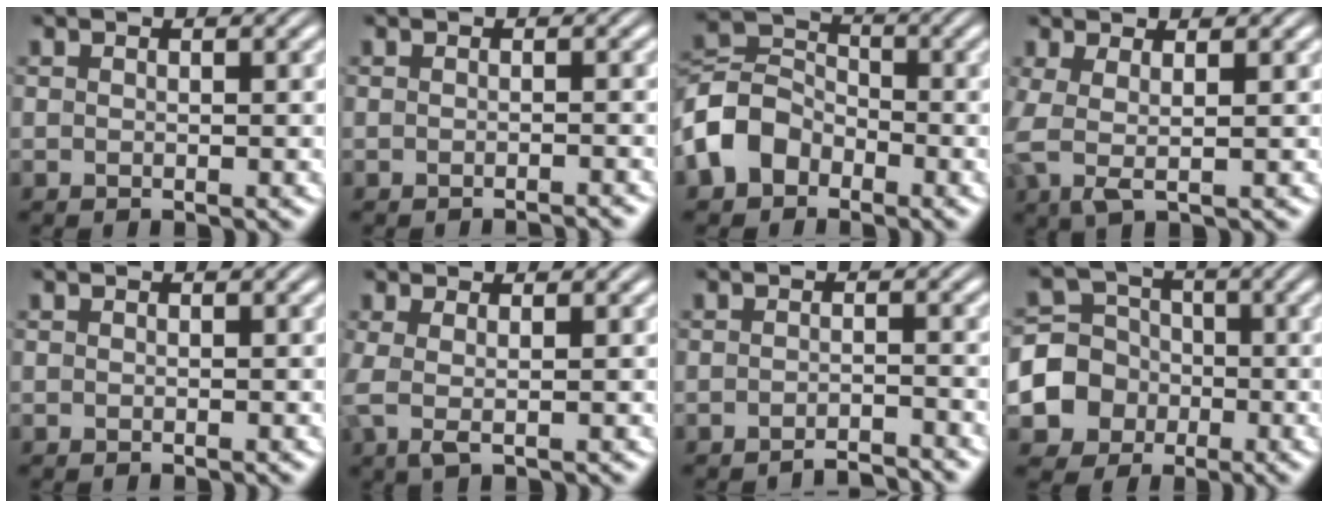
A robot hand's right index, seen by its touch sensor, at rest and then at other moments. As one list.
[{"total": 1.4, "force": [-1.4, -0.1, 0.3], "torque": [-0.005, 0.001, -0.023]}, {"total": 6.8, "force": [-2.0, 5.8, 3.0], "torque": [-0.083, -0.022, -0.033]}, {"total": 3.5, "force": [0.2, 2.1, 2.8], "torque": [-0.085, -0.020, 0.012]}, {"total": 0.0}, {"total": 2.2, "force": [0.3, 1.0, 2.0], "torque": [-0.056, -0.011, 0.011]}, {"total": 2.7, "force": [-2.7, 0.0, 0.3], "torque": [-0.001, -0.004, -0.047]}, {"total": 11.1, "force": [-2.6, 10.3, 3.3], "torque": [-0.091, -0.040, -0.046]}]